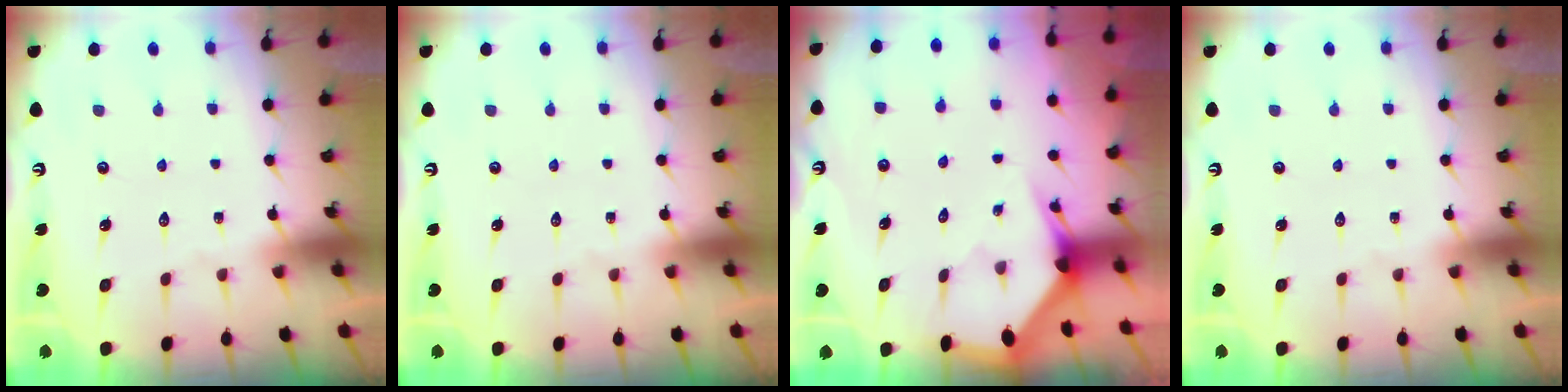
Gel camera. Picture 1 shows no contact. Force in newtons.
{"total": 0.0}
{"total": 2.7, "press": 2.7, "slide": 0.1}
{"total": 0.0}